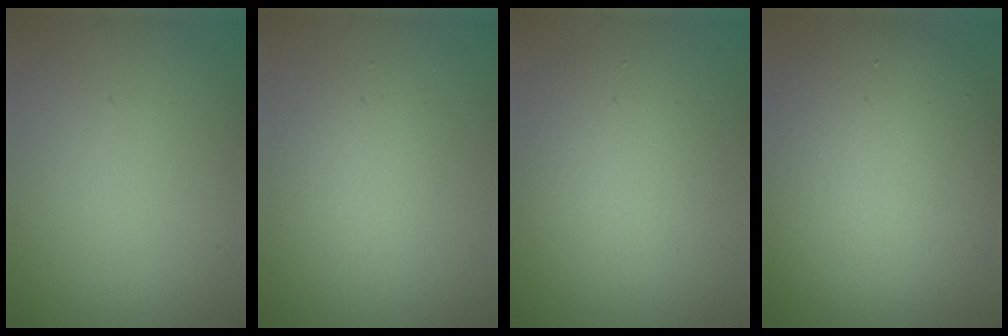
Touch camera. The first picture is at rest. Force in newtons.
{"total": 2.5, "press": 2.5, "slide": 0.2}
{"total": 4.1, "press": 4.1, "slide": 0.2}
{"total": 11.1, "press": 11.1, "slide": 0.5}